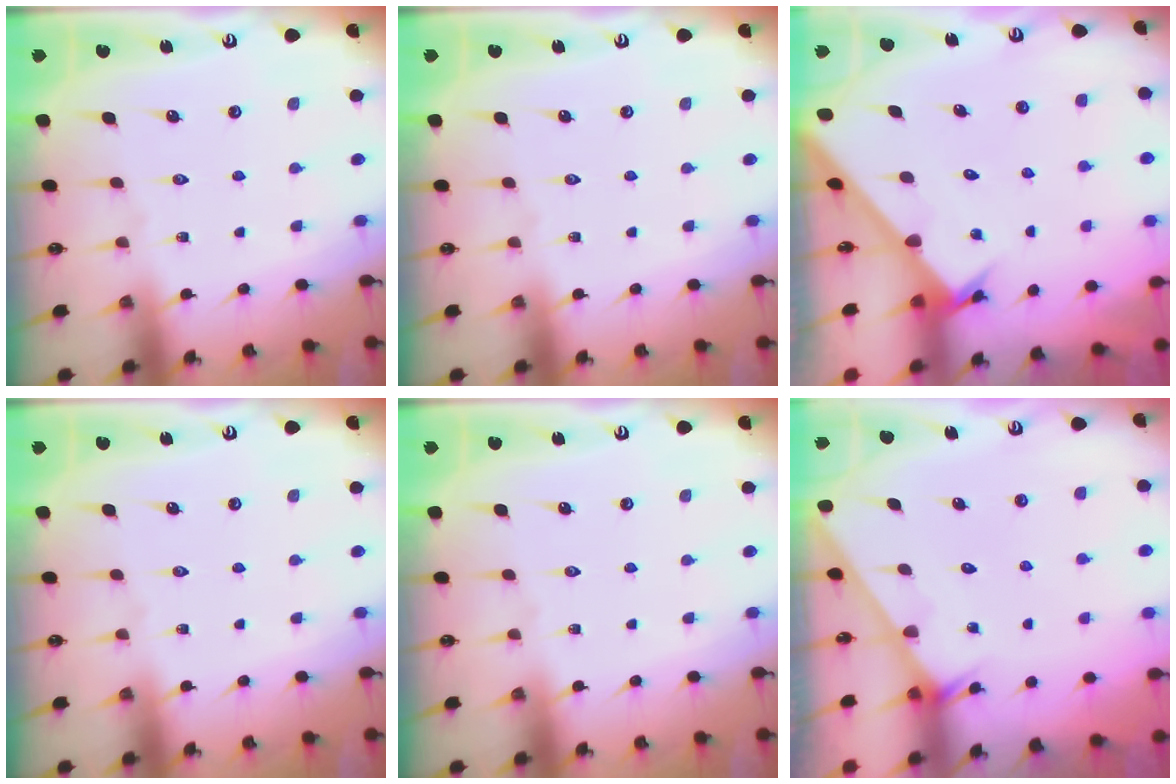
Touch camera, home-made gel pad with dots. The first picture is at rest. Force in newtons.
{"total": 0.0}
{"total": 2.5, "press": 2.5, "slide": 0.3}
{"total": 0.0}
{"total": 0.0}
{"total": 1.8, "press": 1.8, "slide": 0.1}